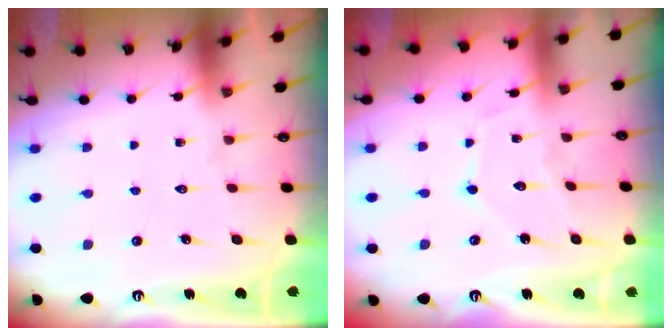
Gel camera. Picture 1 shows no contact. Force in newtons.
{"total": 8.3, "press": 8.3, "slide": 0.2}